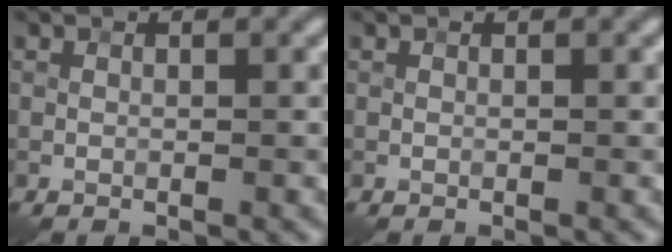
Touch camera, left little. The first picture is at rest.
{"total": 0.0}